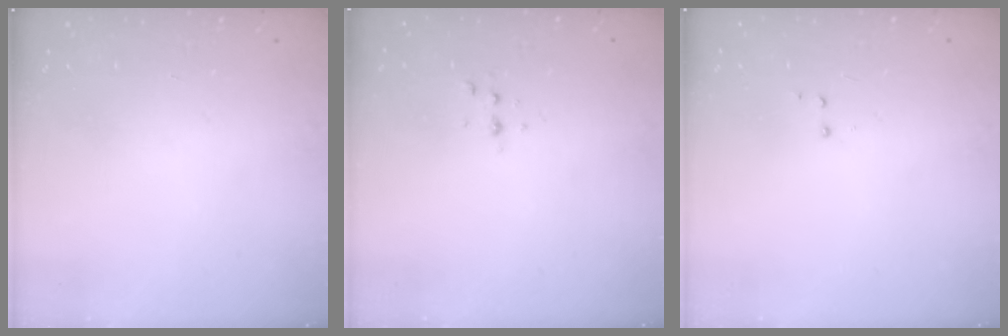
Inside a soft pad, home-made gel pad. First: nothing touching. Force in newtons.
{"total": 3.6, "press": 3.1, "slide": 1.7}
{"total": 2.9, "press": 2.8, "slide": 0.7}